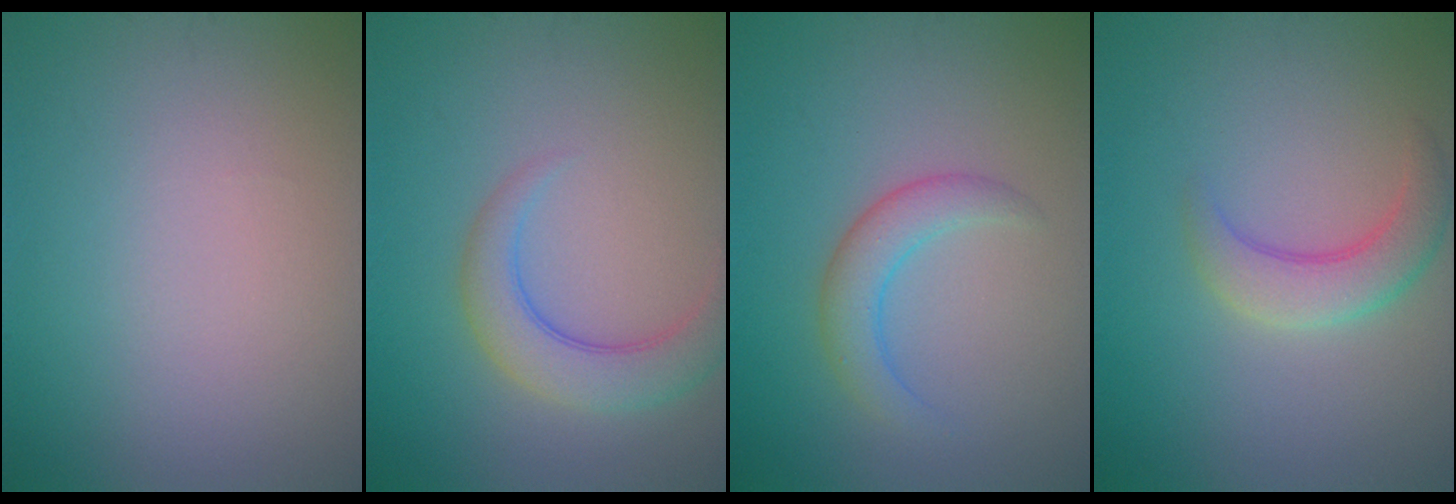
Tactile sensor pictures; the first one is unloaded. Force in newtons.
{"total": 4.1, "press": 4.1, "slide": 0.3}
{"total": 2.8, "press": 2.8, "slide": 0.2}
{"total": 3.4, "press": 3.4, "slide": 0.2}